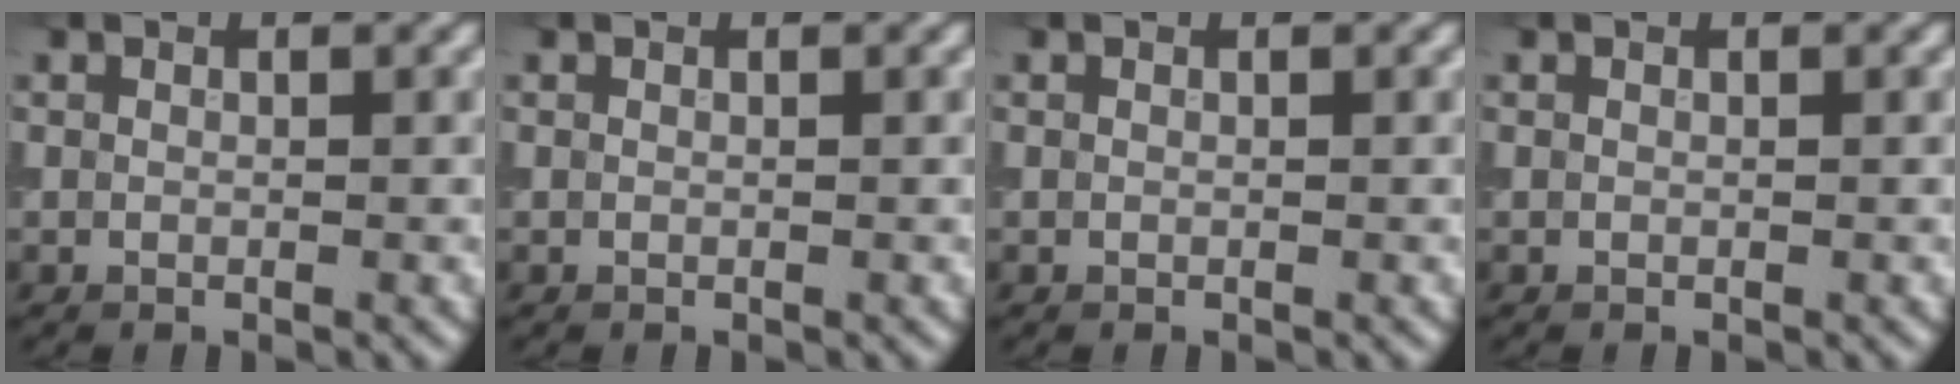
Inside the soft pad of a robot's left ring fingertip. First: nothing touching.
{"total": 0.0}
{"total": 0.0}
{"total": 0.0}